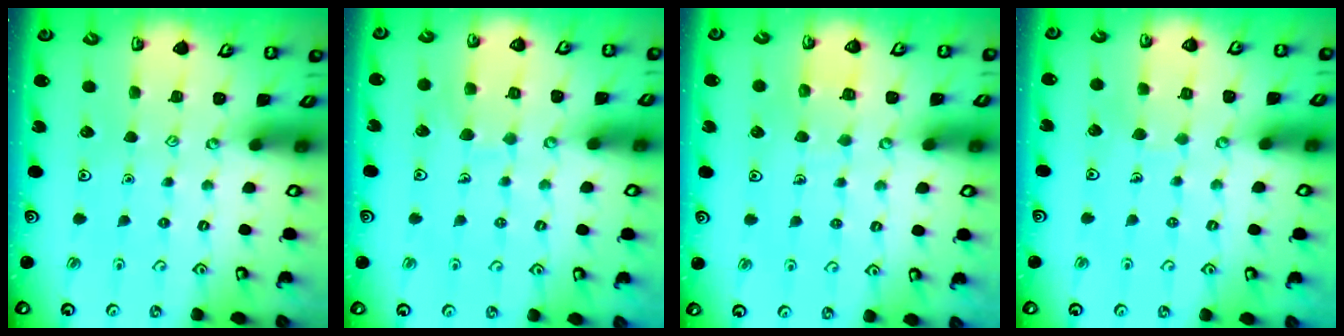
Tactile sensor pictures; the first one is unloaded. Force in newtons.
{"total": 6.3, "press": 6.3, "slide": 0.4}
{"total": 5.6, "press": 5.6, "slide": 0.4}
{"total": 2.3, "press": 2.3, "slide": 0.1}